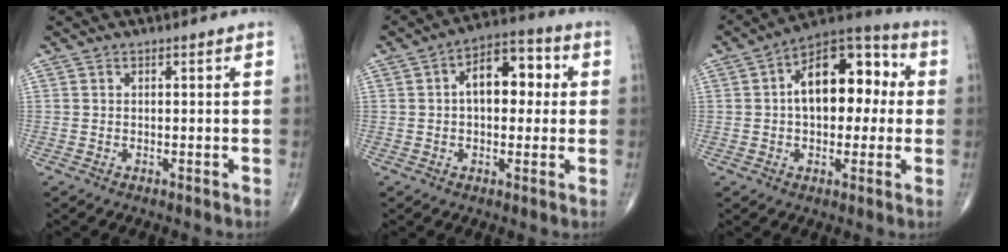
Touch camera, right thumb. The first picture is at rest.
{"total": 10.6, "force": [1.5, 6.3, 8.4], "torque": [-0.100, 0.027, 0.015]}
{"total": 15.9, "force": [1.7, 9.4, 12.7], "torque": [-0.157, 0.038, 0.016]}